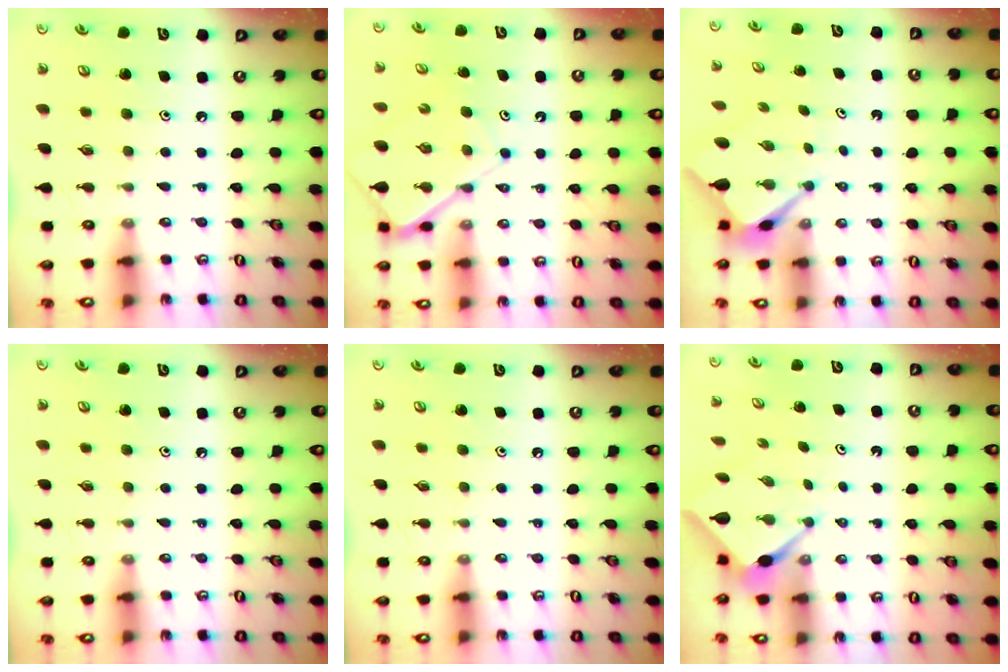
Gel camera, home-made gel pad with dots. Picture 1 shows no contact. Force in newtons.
{"total": 9.9, "press": 9.8, "slide": 1.0}
{"total": 3.3, "press": 3.3, "slide": 0.2}
{"total": 0.0}
{"total": 0.0}
{"total": 3.0, "press": 3.0, "slide": 0.2}